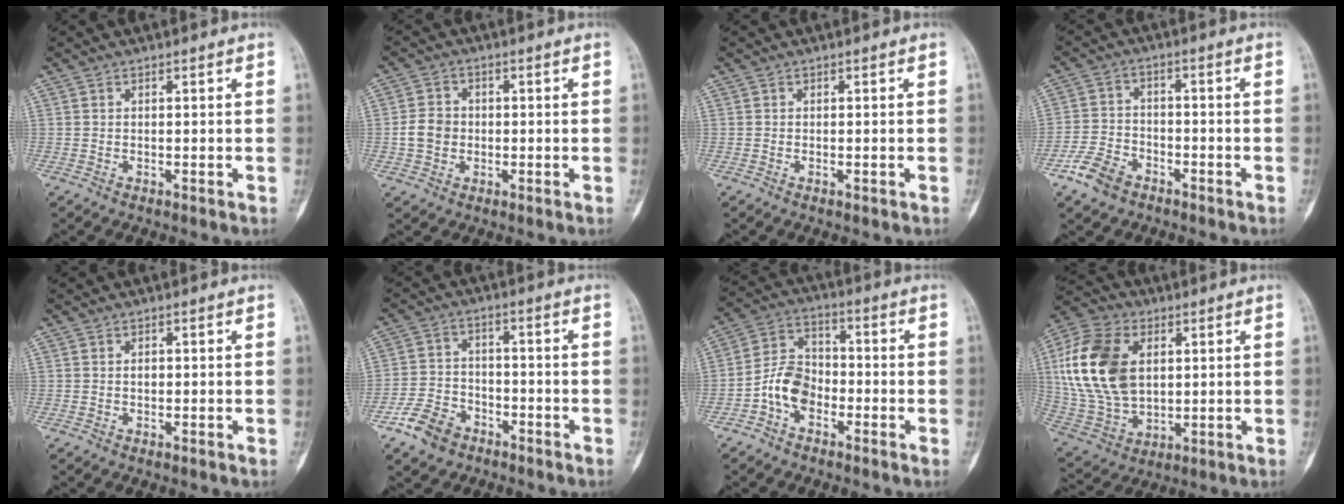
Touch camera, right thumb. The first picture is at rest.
{"total": 5.0, "force": [-0.6, 4.3, 2.5], "torque": [-0.037, 0.011, -0.014]}
{"total": 0.5, "force": [-0.2, 0.2, 0.4], "torque": [-0.006, 0.002, -0.003]}
{"total": 6.9, "force": [-4.5, 4.2, 3.1], "torque": [-0.054, 0.025, -0.085]}
{"total": 0.8, "force": [0.0, 0.5, 0.5], "torque": [-0.005, 0.002, 0.001]}
{"total": 7.8, "force": [-4.9, 5.2, 3.0], "torque": [-0.041, 0.030, -0.092]}
{"total": 8.4, "force": [-3.4, 5.8, 5.0], "torque": [-0.084, 0.035, -0.075]}
{"total": 20.5, "force": [4.0, 13.4, 15.0], "torque": [-0.301, -0.004, 0.081]}